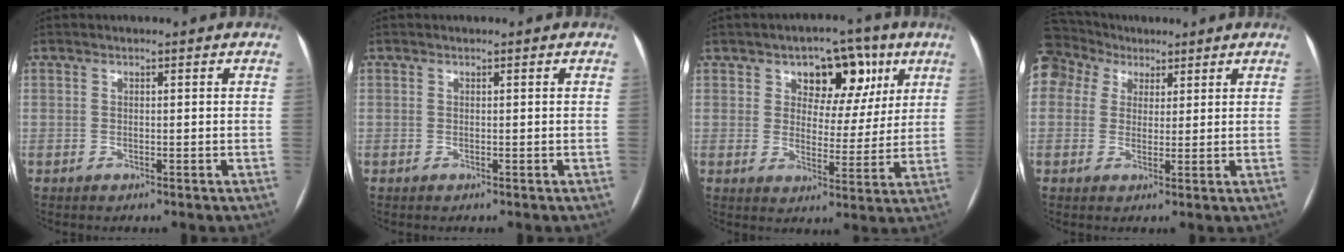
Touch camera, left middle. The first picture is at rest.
{"total": 0.0}
{"total": 9.5, "force": [4.7, 6.0, 5.7], "torque": [-0.059, 0.023, 0.066]}
{"total": 7.8, "force": [4.8, 6.0, 1.4], "torque": [-0.046, 0.044, 0.098]}